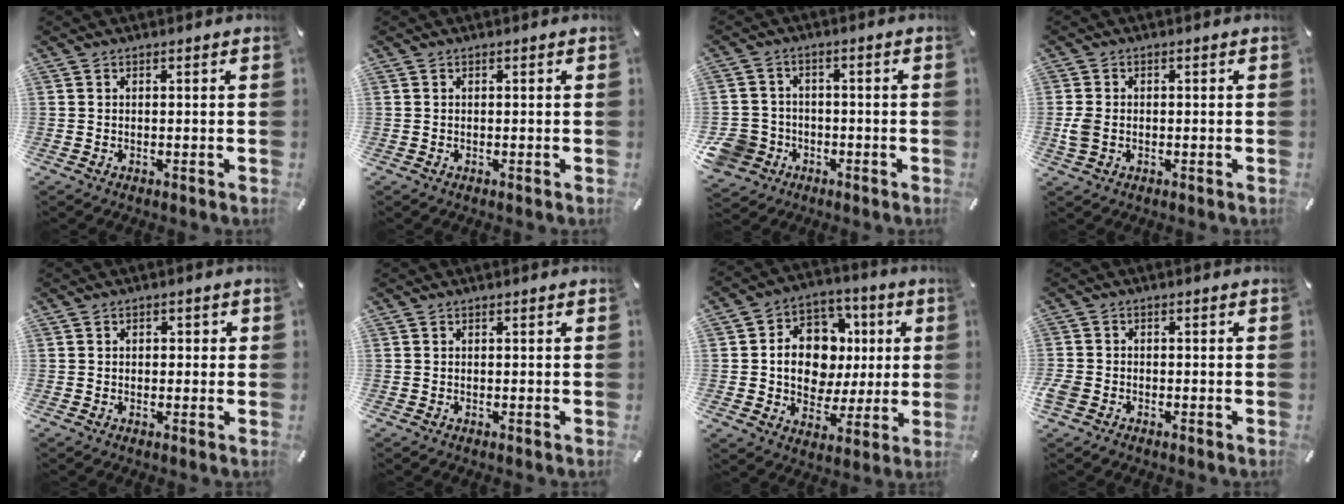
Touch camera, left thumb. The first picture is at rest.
{"total": 0.0}
{"total": 8.0, "force": [-3.1, 7.1, 2.1], "torque": [-0.077, 0.023, -0.059]}
{"total": 3.5, "force": [-0.4, 2.6, 2.4], "torque": [-0.048, 0.003, -0.008]}
{"total": 1.4, "force": [-0.2, 1.2, 0.7], "torque": [-0.007, 0.003, -0.009]}
{"total": 0.0}
{"total": 13.4, "force": [1.0, 11.4, 7.0], "torque": [-0.113, -0.004, 0.029]}
{"total": 2.5, "force": [-1.5, 1.7, 1.0], "torque": [-0.030, 0.003, -0.033]}